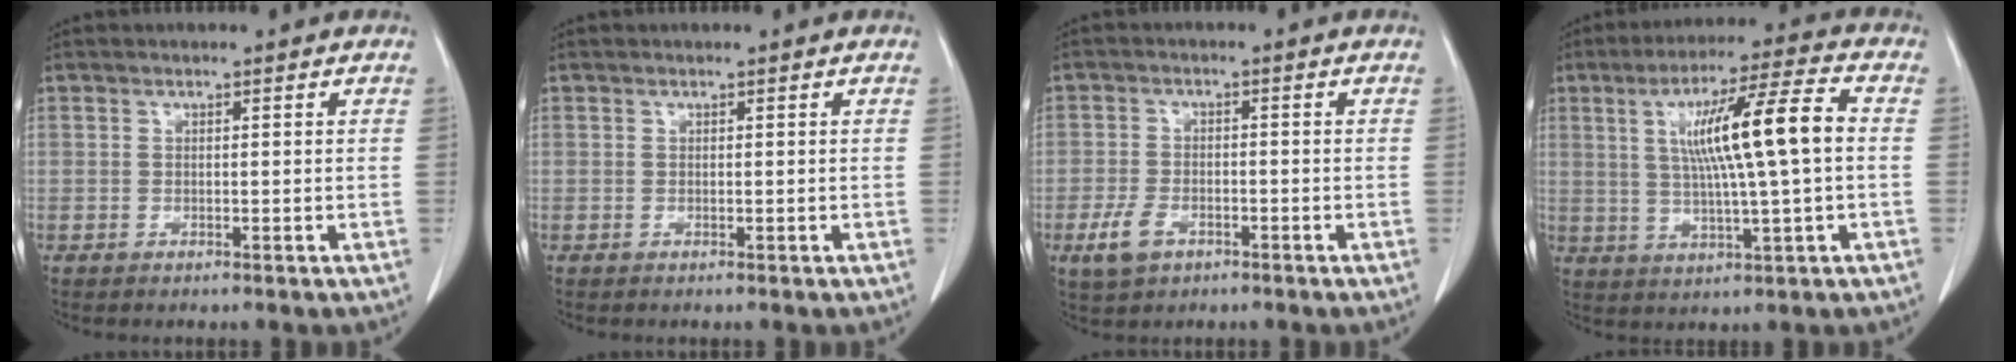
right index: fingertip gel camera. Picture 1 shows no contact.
{"total": 0.0}
{"total": 5.5, "force": [-2.7, 3.2, 3.5], "torque": [-0.081, 0.001, -0.044]}
{"total": 13.9, "force": [1.6, 0.8, 13.8], "torque": [-0.238, 0.018, 0.030]}